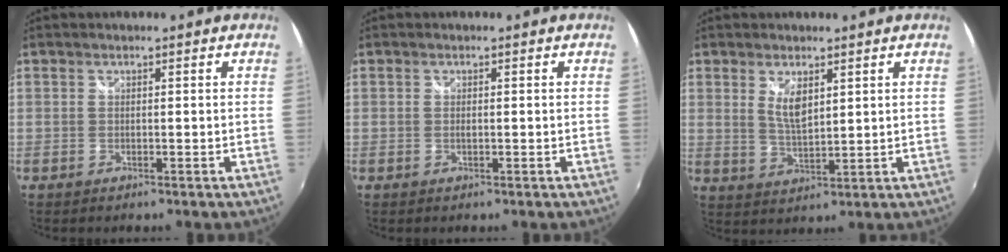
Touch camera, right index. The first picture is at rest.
{"total": 0.6, "force": [0.0, 0.2, 0.6], "torque": [-0.014, 0.001, -0.001]}
{"total": 4.9, "force": [2.0, 1.8, 4.1], "torque": [-0.073, -0.007, 0.039]}